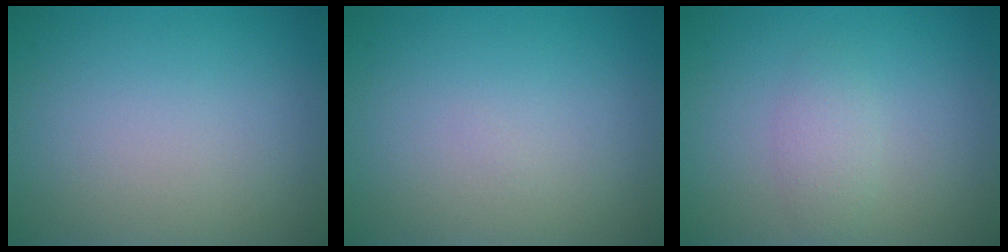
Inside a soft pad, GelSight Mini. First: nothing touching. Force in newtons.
{"total": 0.0}
{"total": 1.6, "press": 1.6, "slide": 0.2}